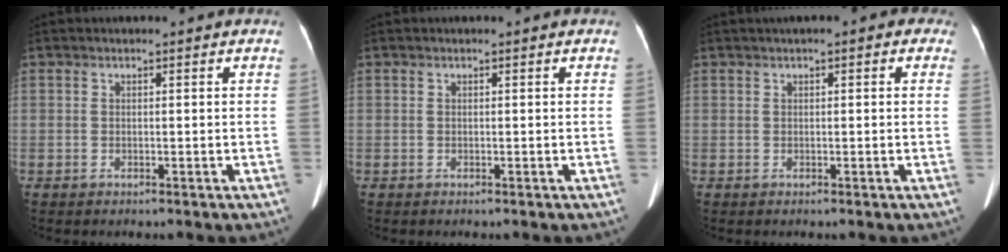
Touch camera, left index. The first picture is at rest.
{"total": 0.0}
{"total": 3.1, "force": [1.6, 1.1, 2.3], "torque": [-0.023, 0.023, 0.015]}